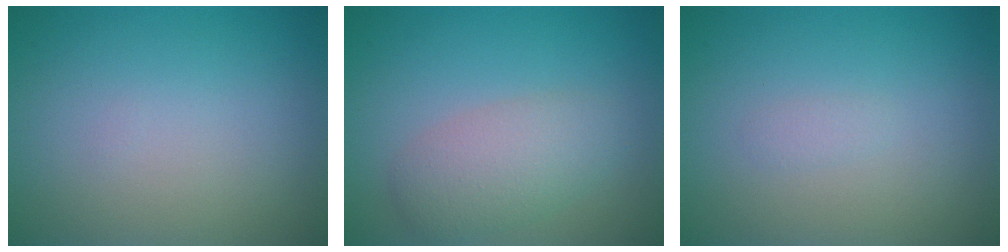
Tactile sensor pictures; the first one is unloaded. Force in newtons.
{"total": 3.5, "press": 3.5, "slide": 0.1}
{"total": 0.5, "press": 0.5, "slide": 0.0}